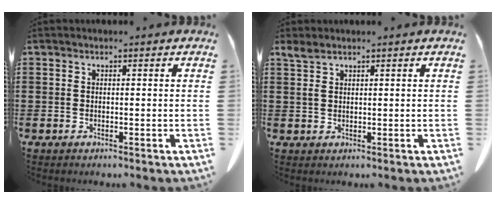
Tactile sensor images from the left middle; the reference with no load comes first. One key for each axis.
{"total": 1.9, "fx": 1.3, "fy": 0.7, "fz": 1.2, "tx": -0.030, "ty": 0.003, "tz": 0.024}